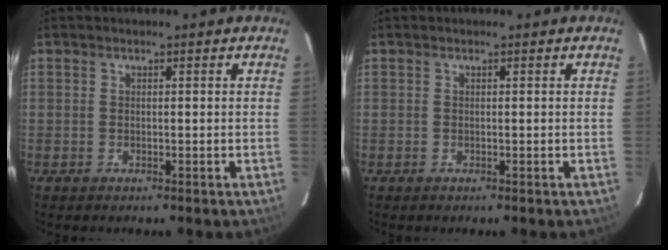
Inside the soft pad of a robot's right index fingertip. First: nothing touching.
{"total": 0.0}